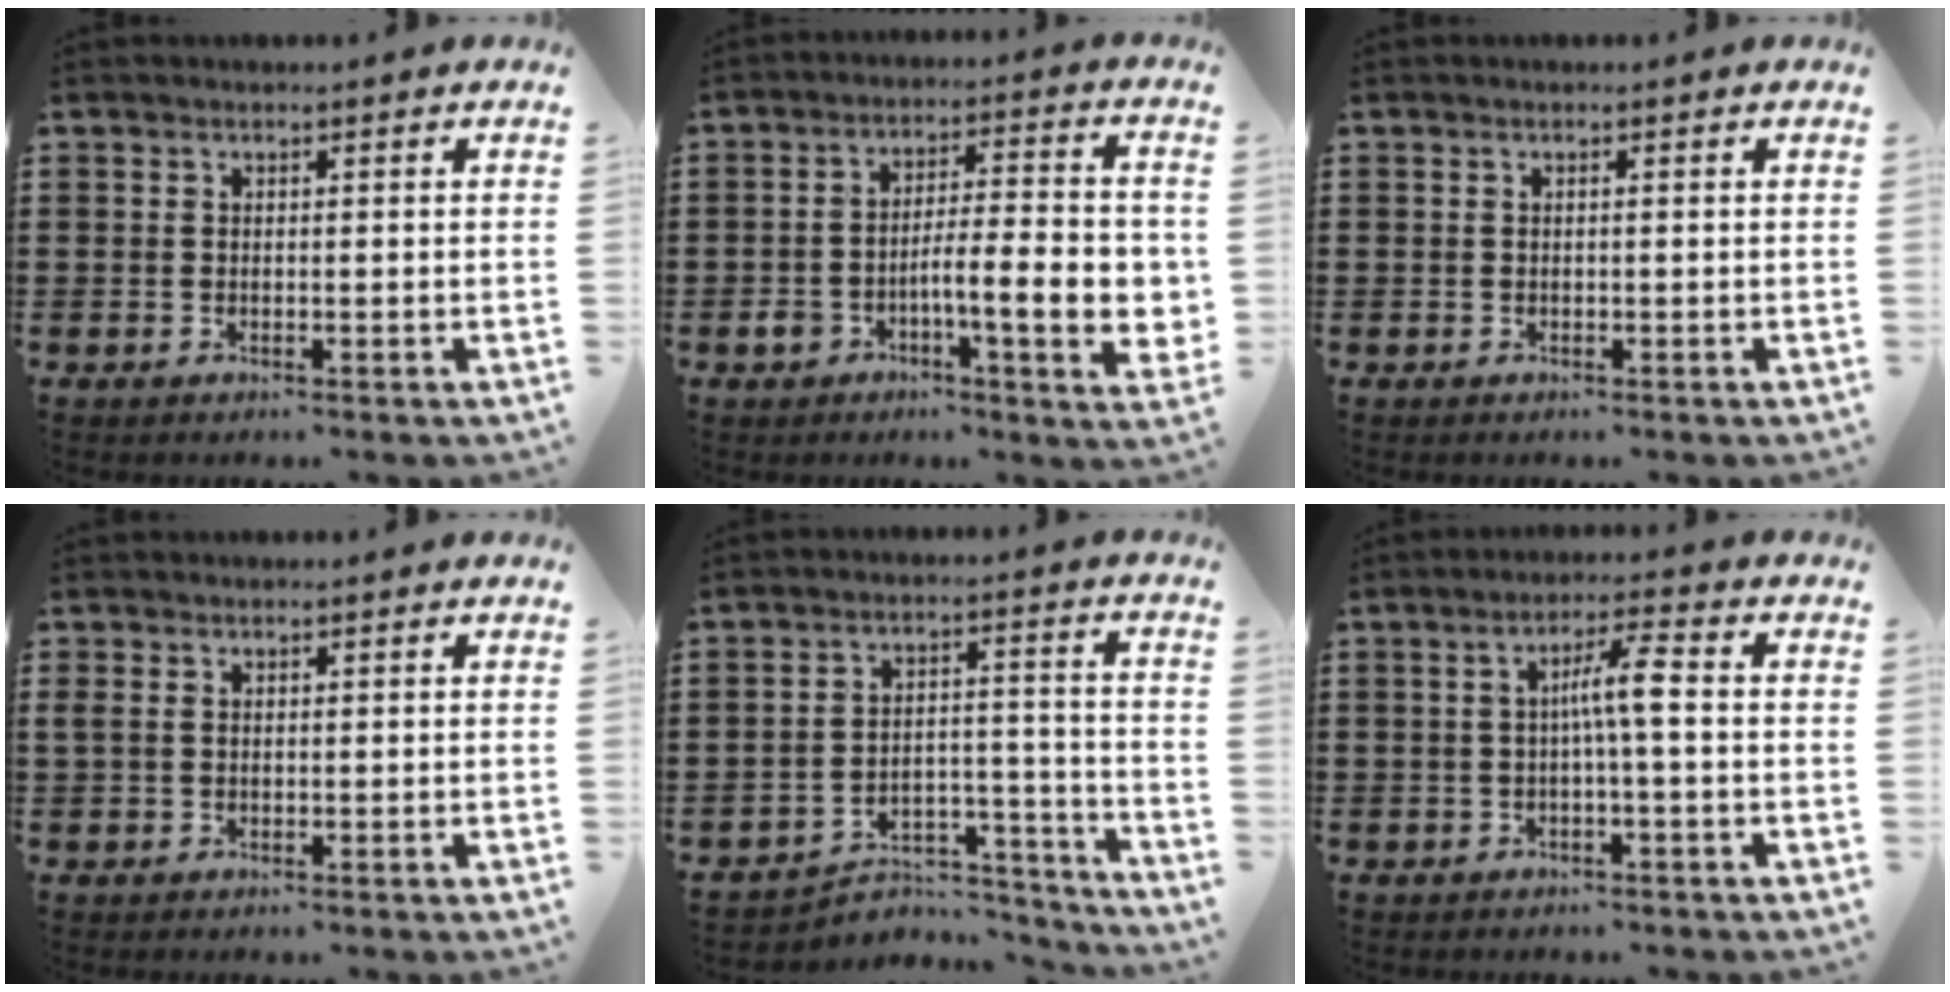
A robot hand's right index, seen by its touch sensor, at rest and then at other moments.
{"total": 10.1, "force": [-3.0, 3.3, 9.0], "torque": [-0.144, 0.002, -0.054]}
{"total": 0.0}
{"total": 0.9, "force": [0.2, 0.5, 0.7], "torque": [-0.016, 0.004, 0.003]}
{"total": 5.2, "force": [-4.8, 1.6, 1.3], "torque": [-0.022, 0.012, -0.094]}
{"total": 5.0, "force": [-0.4, 0.2, 5.0], "torque": [-0.094, 0.005, -0.013]}